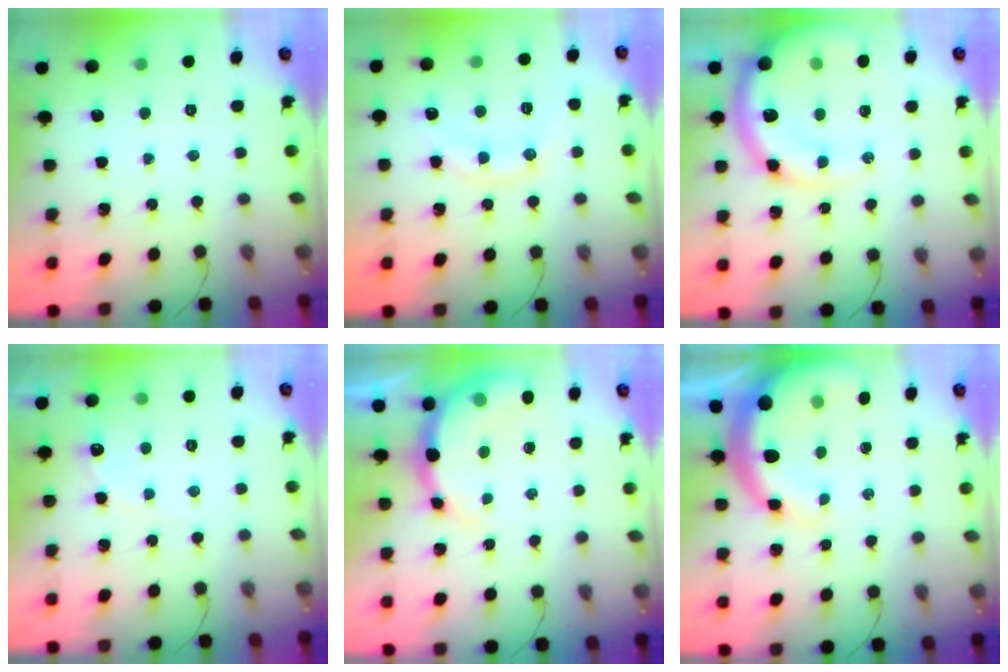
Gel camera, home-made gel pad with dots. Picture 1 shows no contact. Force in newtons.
{"total": 10.8, "press": 10.8, "slide": 0.7}
{"total": 16.8, "press": 16.3, "slide": 3.9}
{"total": 6.6, "press": 6.5, "slide": 1.4}
{"total": 9.8, "press": 9.6, "slide": 2.1}
{"total": 12.6, "press": 12.2, "slide": 3.0}